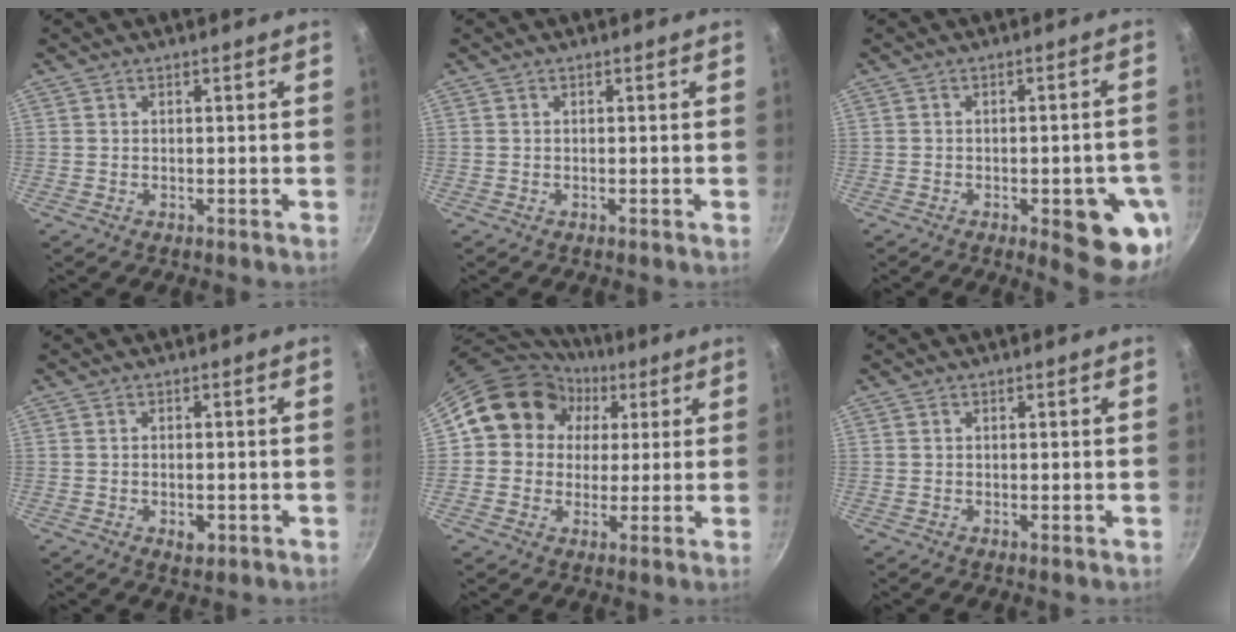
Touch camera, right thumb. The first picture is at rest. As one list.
[{"total": 0.0}, {"total": 12.1, "force": [-4.0, 4.2, 10.6], "torque": [-0.093, 0.010, -0.047]}, {"total": 2.8, "force": [-0.8, 1.6, 2.1], "torque": [-0.032, -0.001, -0.010]}, {"total": 13.6, "force": [3.8, 12.2, 4.7], "torque": [-0.045, 0.019, 0.048]}, {"total": 0.0}]